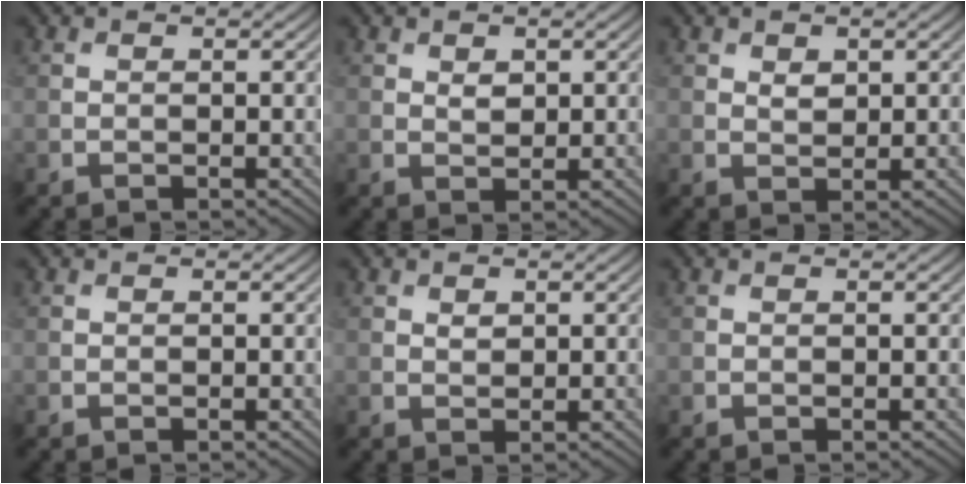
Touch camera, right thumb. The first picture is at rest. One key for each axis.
{"total": 1.4, "fx": 0.7, "fy": 0.9, "fz": 0.9, "tx": -0.018, "ty": -0.003, "tz": 0.015}
{"total": 1.5, "fx": 0.7, "fy": 0.9, "fz": 0.9, "tx": -0.017, "ty": -0.003, "tz": 0.016}
{"total": 0.0}
{"total": 1.0, "fx": 0.5, "fy": 0.7, "fz": 0.6, "tx": -0.012, "ty": -0.003, "tz": 0.012}
{"total": 0.0}